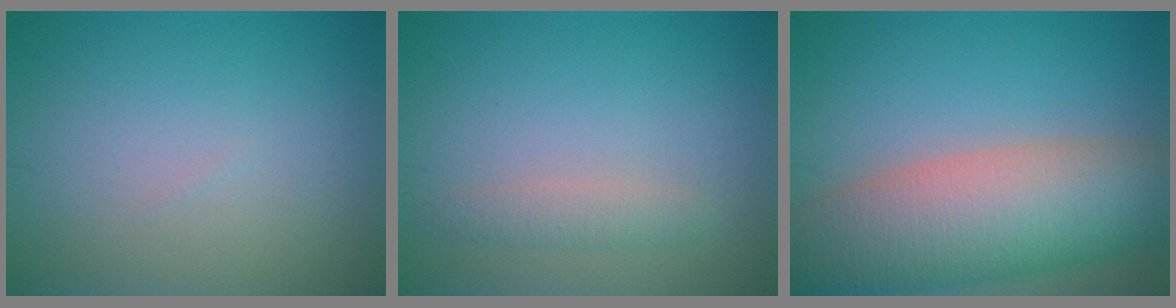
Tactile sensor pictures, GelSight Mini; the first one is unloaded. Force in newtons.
{"total": 1.6, "press": 1.6, "slide": 0.0}
{"total": 11.8, "press": 11.8, "slide": 0.6}